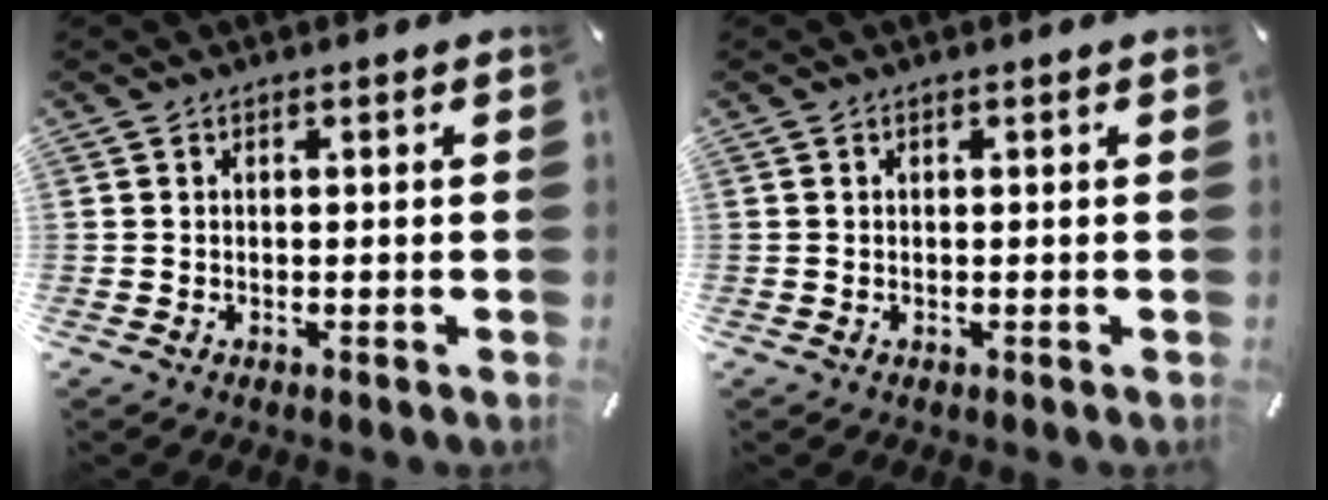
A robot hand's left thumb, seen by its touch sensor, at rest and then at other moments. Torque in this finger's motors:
{"motor_torque": [-0.01, 0.05, -0.01, -0.03, 0.00]}